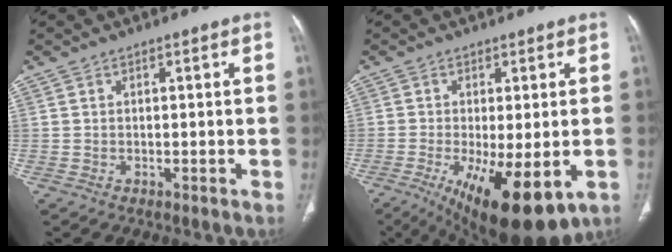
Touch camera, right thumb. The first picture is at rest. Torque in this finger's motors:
{"motor_torque": [0.44, 0.83, 0.22, -0.12, 0.34]}